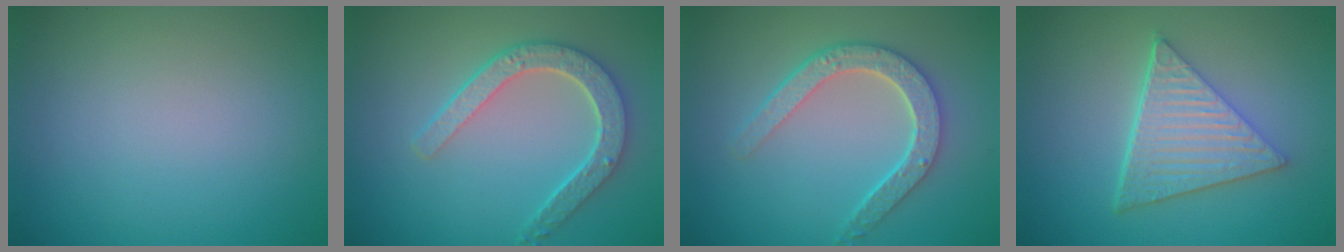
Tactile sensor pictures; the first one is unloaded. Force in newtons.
{"total": 4.7, "press": 3.7, "slide": 2.8}
{"total": 4.7, "press": 3.7, "slide": 2.9}
{"total": 6.1, "press": 4.4, "slide": 4.2}